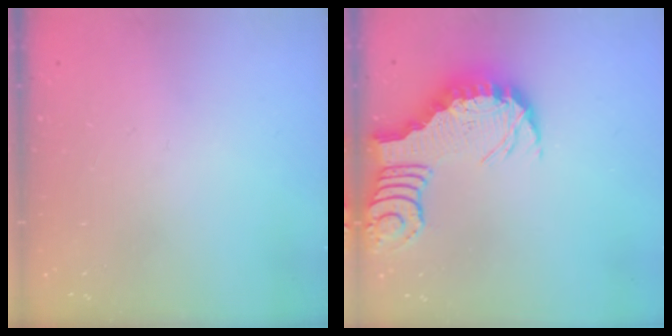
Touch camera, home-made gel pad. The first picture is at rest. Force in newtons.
{"total": 3.3, "press": 3.3, "slide": 0.5}